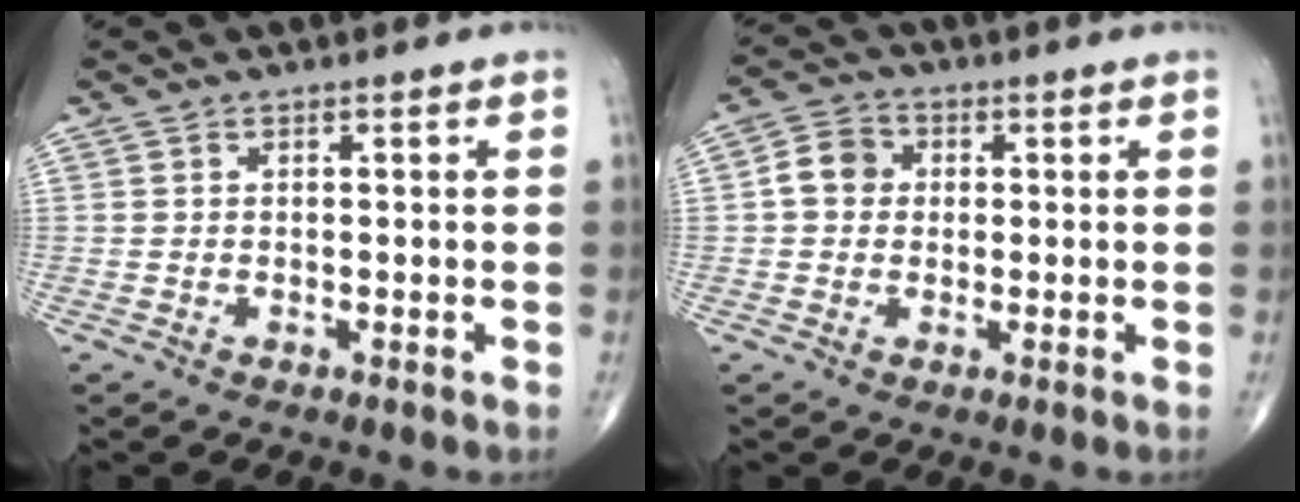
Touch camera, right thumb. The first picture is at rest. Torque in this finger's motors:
{"motor_torque": [0.72, 0.70, 0.53, 0.10, 0.00]}